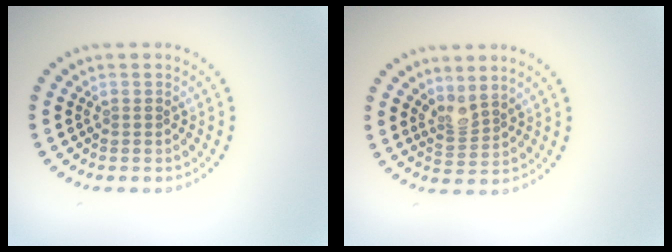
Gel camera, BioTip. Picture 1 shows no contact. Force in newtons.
{"total": 2.1, "press": 1.6, "slide": 1.4}